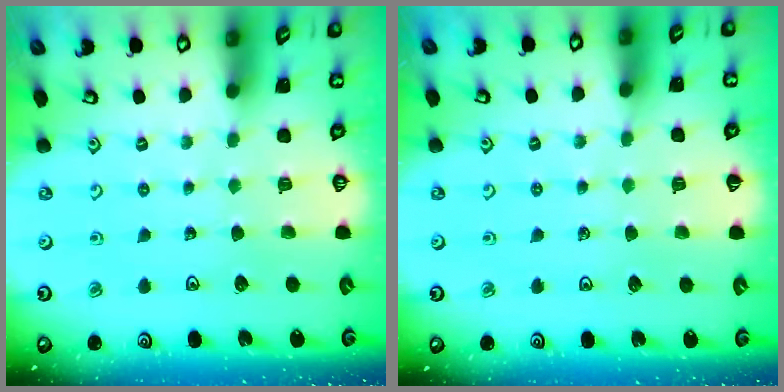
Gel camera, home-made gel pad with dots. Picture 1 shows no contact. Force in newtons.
{"total": 2.0, "press": 2.0, "slide": 0.3}